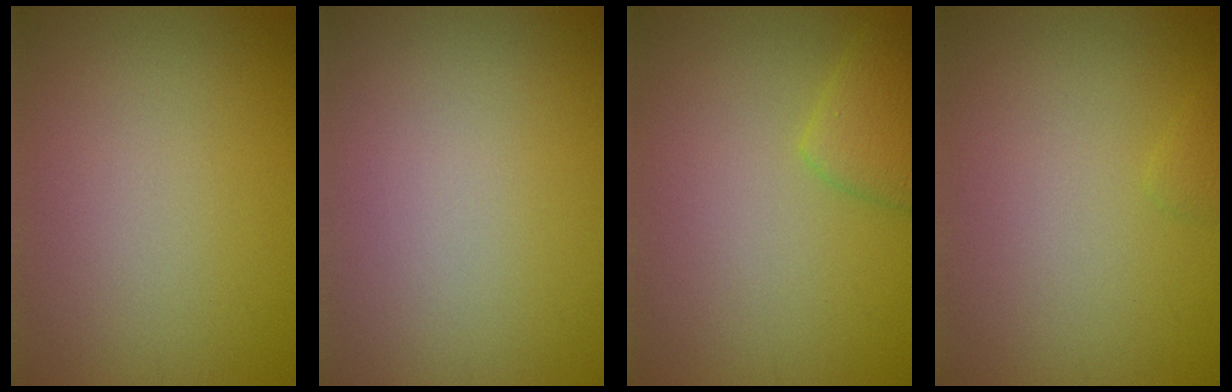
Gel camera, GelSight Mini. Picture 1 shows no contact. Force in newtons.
{"total": 0.0}
{"total": 2.6, "press": 2.6, "slide": 0.2}
{"total": 0.6, "press": 0.6, "slide": 0.0}